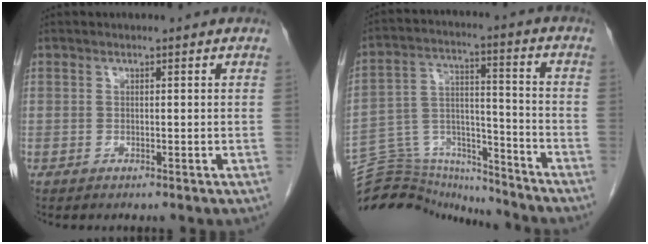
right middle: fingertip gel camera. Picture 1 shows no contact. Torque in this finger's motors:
{"motor_torque": [-0.01, -0.17, -0.26, -0.10]}